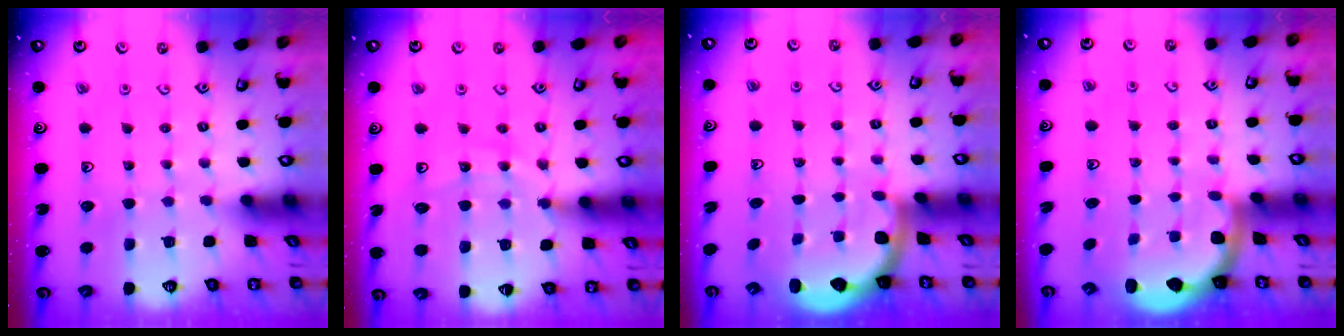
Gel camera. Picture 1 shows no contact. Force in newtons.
{"total": 12.5, "press": 12.2, "slide": 3.0}
{"total": 2.1, "press": 1.9, "slide": 1.0}
{"total": 2.2, "press": 2.1, "slide": 0.7}